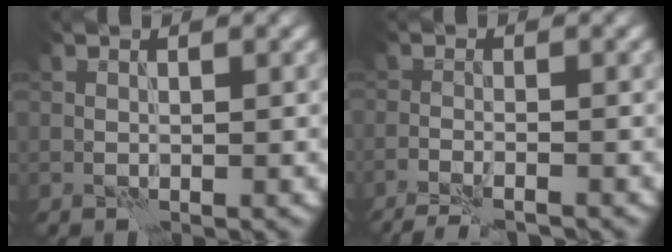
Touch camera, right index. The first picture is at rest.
{"total": 4.1, "force": [-3.7, 0.7, 1.8], "torque": [-0.027, -0.002, -0.058]}